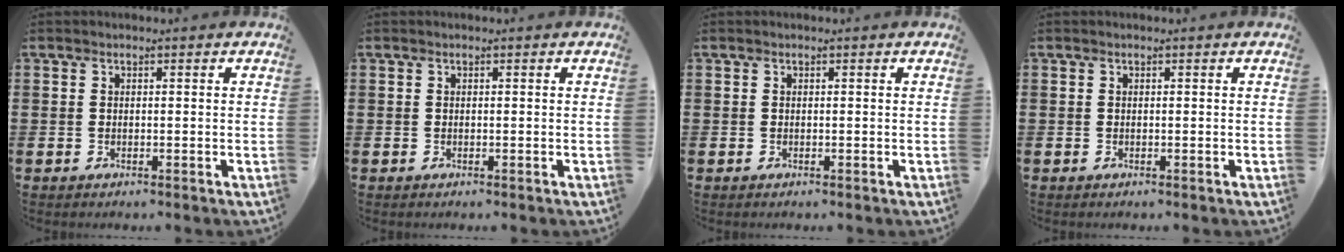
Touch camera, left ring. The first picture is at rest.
{"total": 0.0}
{"total": 0.0}
{"total": 0.0}